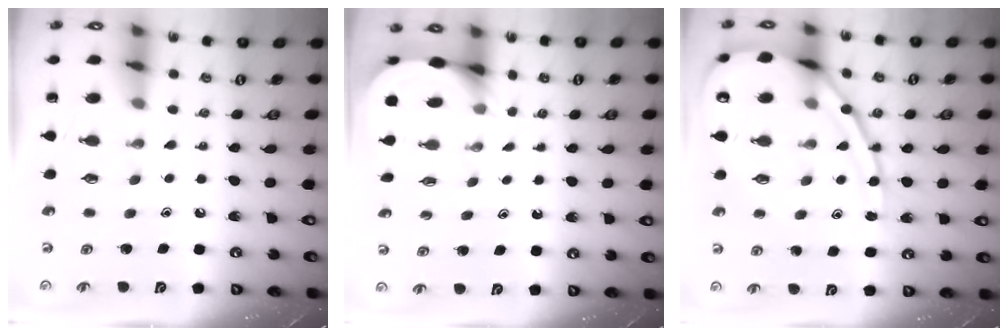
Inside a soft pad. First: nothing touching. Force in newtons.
{"total": 3.0, "press": 3.0, "slide": 0.2}
{"total": 16.4, "press": 16.3, "slide": 1.5}